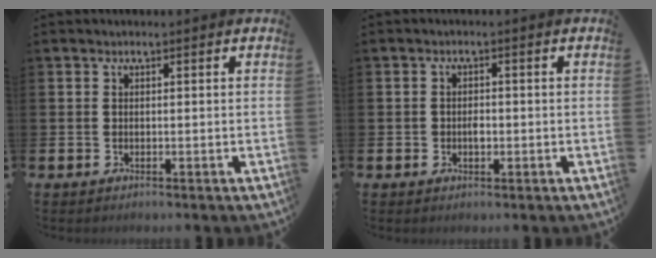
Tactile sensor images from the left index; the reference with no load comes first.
{"total": 1.5, "force": [-0.3, 1.1, 1.0], "torque": [0.004, -0.004, -0.012]}